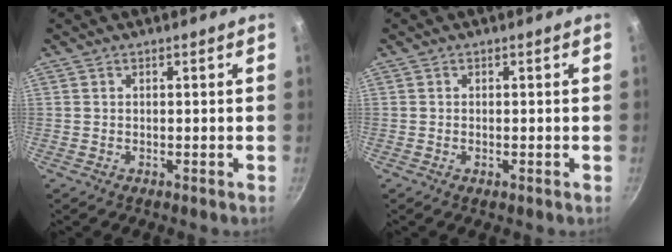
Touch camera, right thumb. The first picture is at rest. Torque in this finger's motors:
{"motor_torque": [-0.71, 0.13, -0.55, 0.02, 0.05]}